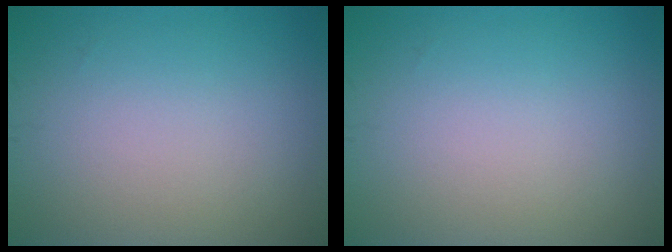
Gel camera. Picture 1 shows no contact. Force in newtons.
{"total": 0.0}